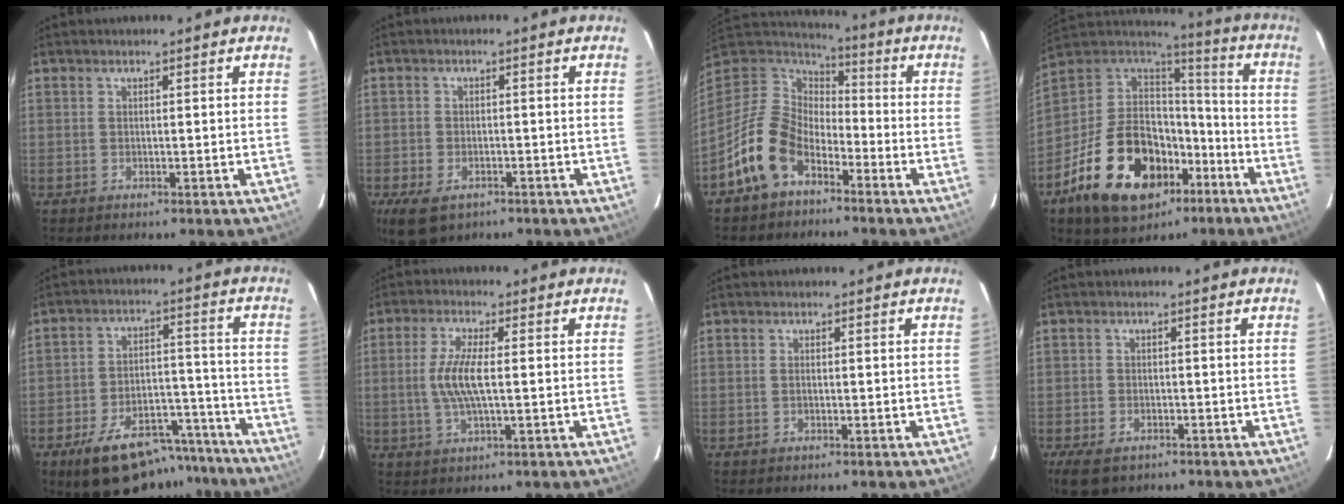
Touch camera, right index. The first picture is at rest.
{"total": 7.4, "force": [-4.3, 4.5, 4.0], "torque": [-0.097, -0.020, -0.072]}
{"total": 13.4, "force": [-7.3, 8.5, 7.3], "torque": [-0.163, 0.012, -0.139]}
{"total": 28.2, "force": [-13.4, 16.3, 18.6], "torque": [-0.374, -0.006, -0.209]}
{"total": 18.6, "force": [-14.4, 8.3, 8.4], "torque": [-0.152, 0.033, -0.189]}
{"total": 7.4, "force": [-0.2, 1.8, 7.1], "torque": [-0.144, -0.001, -0.003]}
{"total": 0.6, "force": [-0.1, 0.2, 0.5], "torque": [-0.012, 0.001, -0.004]}
{"total": 6.5, "force": [-4.2, 3.9, 3.2], "torque": [-0.082, -0.016, -0.071]}